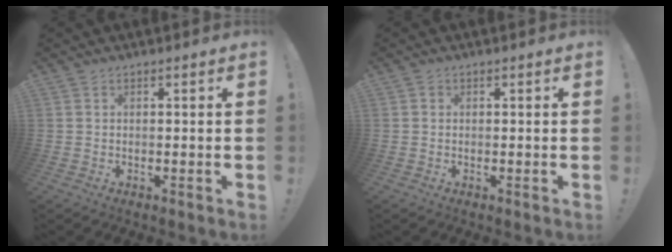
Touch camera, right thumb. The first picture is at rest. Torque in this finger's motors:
{"motor_torque": [0.13, 0.06, 0.25, -0.33, -0.02]}